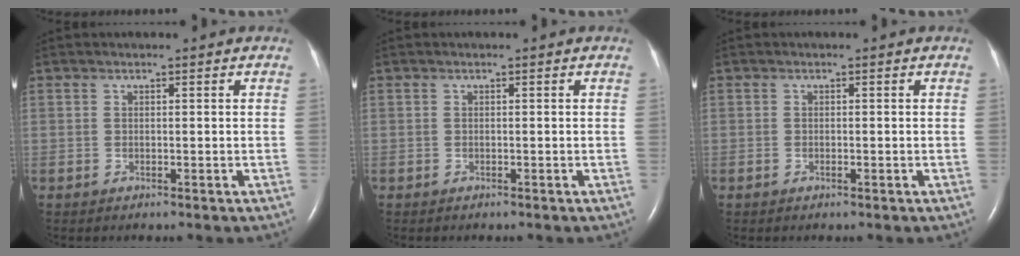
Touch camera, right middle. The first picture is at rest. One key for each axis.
{"total": 0.0}
{"total": 0.5, "fx": -0.3, "fy": 0.2, "fz": 0.4, "tx": -0.012, "ty": -0.001, "tz": -0.004}